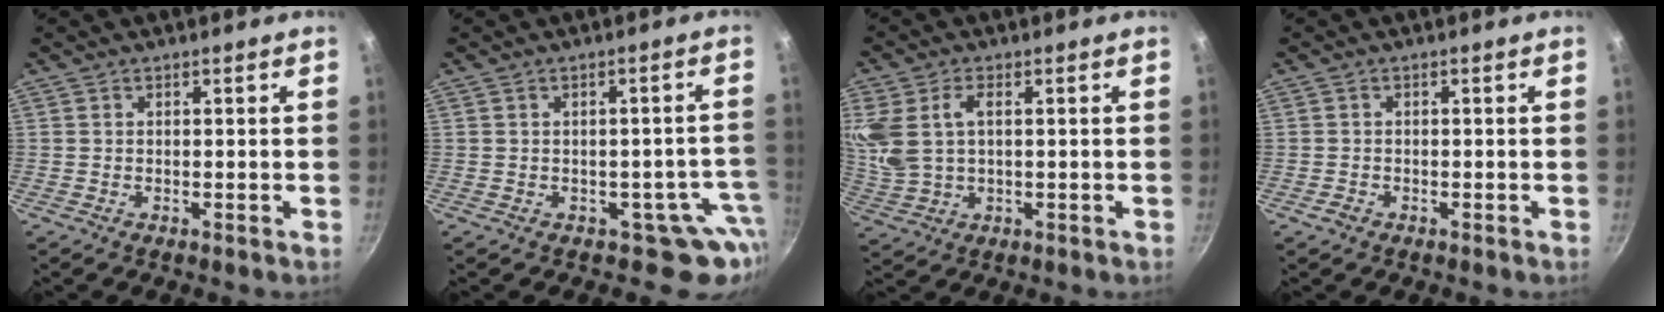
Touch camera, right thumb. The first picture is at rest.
{"total": 7.1, "force": [-3.0, 5.8, 2.8], "torque": [0.048, 0.047, -0.022]}
{"total": 10.3, "force": [2.4, 6.3, 7.8], "torque": [-0.160, 0.004, 0.055]}
{"total": 1.4, "force": [-0.8, 1.1, 0.5], "torque": [-0.006, 0.008, -0.012]}